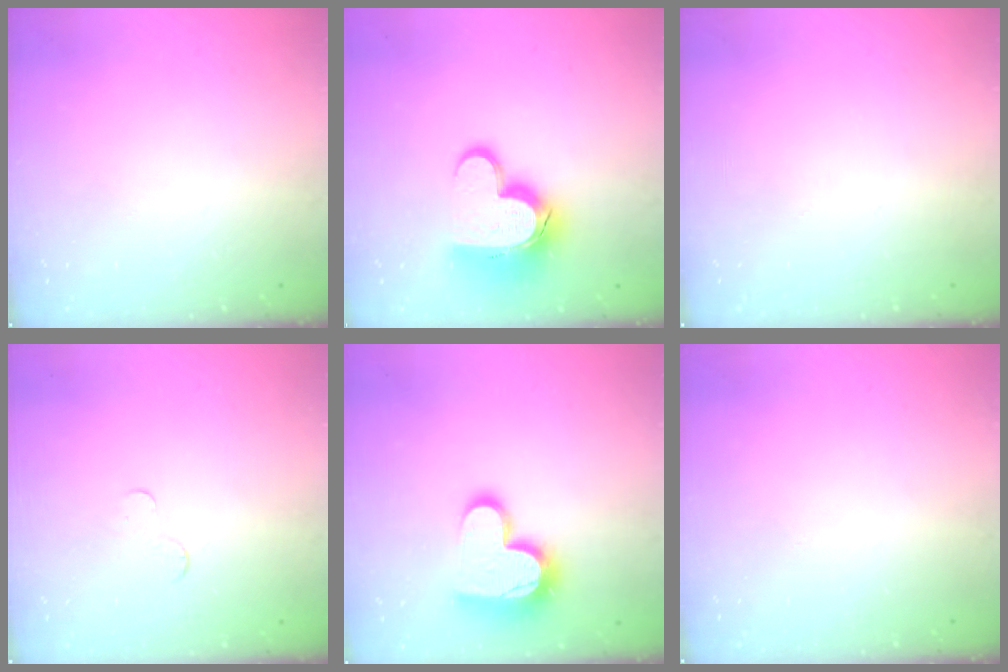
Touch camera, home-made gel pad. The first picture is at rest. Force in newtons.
{"total": 14.5, "press": 14.4, "slide": 1.1}
{"total": 0.0}
{"total": 3.7, "press": 3.7, "slide": 0.4}
{"total": 14.8, "press": 14.8, "slide": 0.7}
{"total": 0.0}